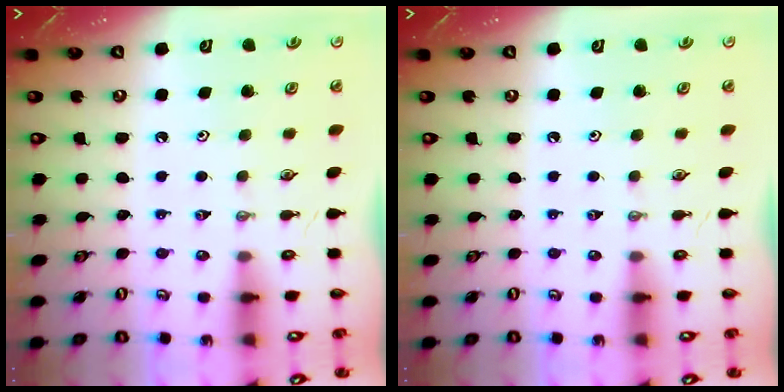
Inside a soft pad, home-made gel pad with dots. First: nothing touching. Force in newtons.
{"total": 0.0}